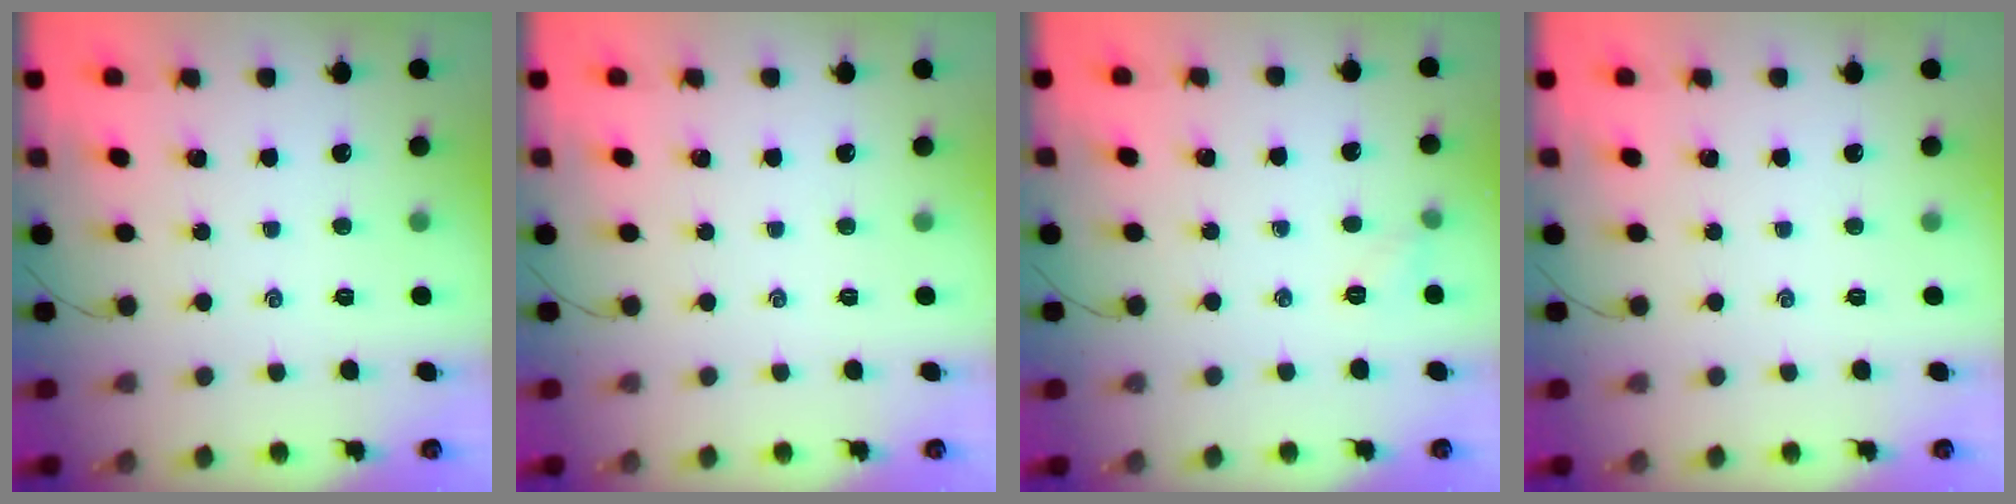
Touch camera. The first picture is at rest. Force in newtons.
{"total": 0.0}
{"total": 4.7, "press": 4.5, "slide": 1.4}
{"total": 0.0}